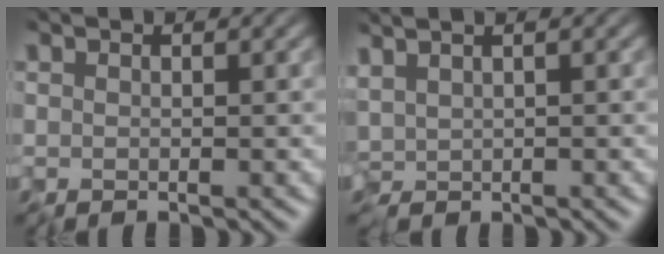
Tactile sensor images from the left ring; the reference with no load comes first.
{"total": 1.1, "force": [0.7, 0.2, 0.8], "torque": [-0.023, 0.003, 0.016]}